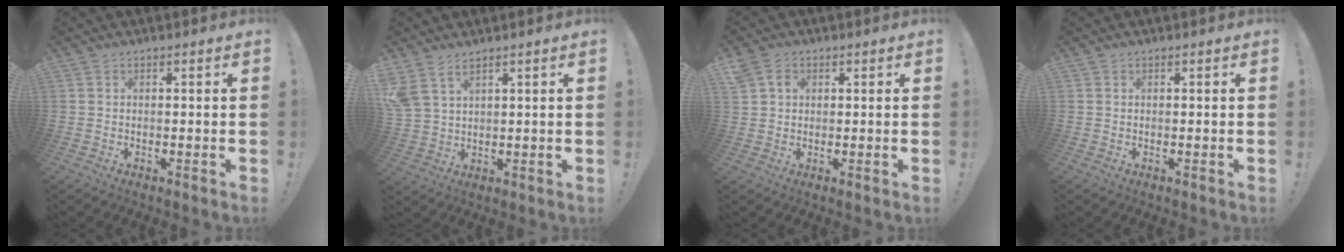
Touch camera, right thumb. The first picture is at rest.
{"total": 6.3, "force": [4.4, 2.9, 3.4], "torque": [-0.075, -0.019, 0.088]}
{"total": 4.3, "force": [1.5, 3.5, 2.1], "torque": [-0.032, 0.005, 0.029]}
{"total": 0.0}